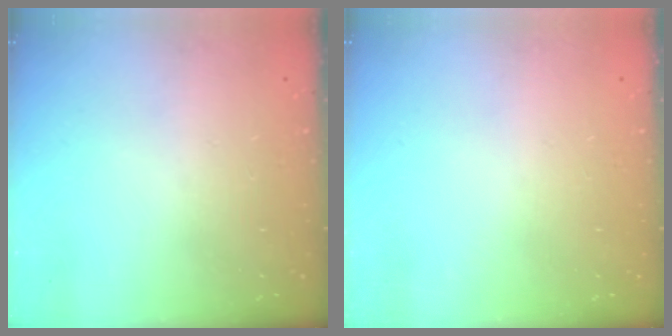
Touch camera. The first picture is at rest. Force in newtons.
{"total": 0.0}